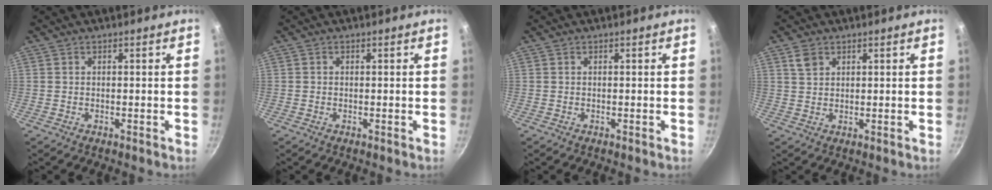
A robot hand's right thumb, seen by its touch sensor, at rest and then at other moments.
{"total": 0.0}
{"total": 0.0}
{"total": 2.9, "force": [1.5, 2.0, 1.4], "torque": [-0.017, -0.001, 0.030]}